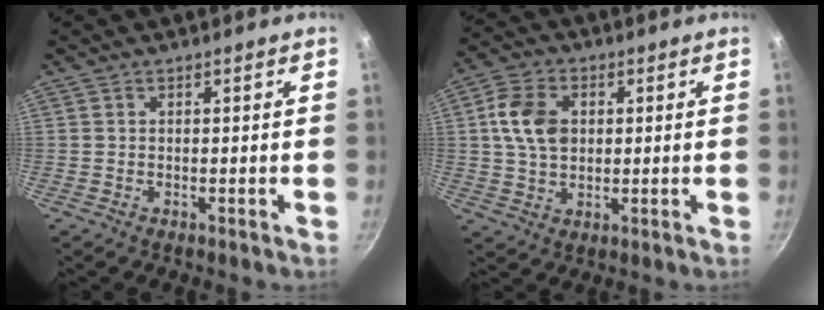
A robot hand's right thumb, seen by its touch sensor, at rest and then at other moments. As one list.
[{"total": 9.4, "force": [1.6, 6.7, 6.3], "torque": [-0.104, 0.010, 0.024]}]